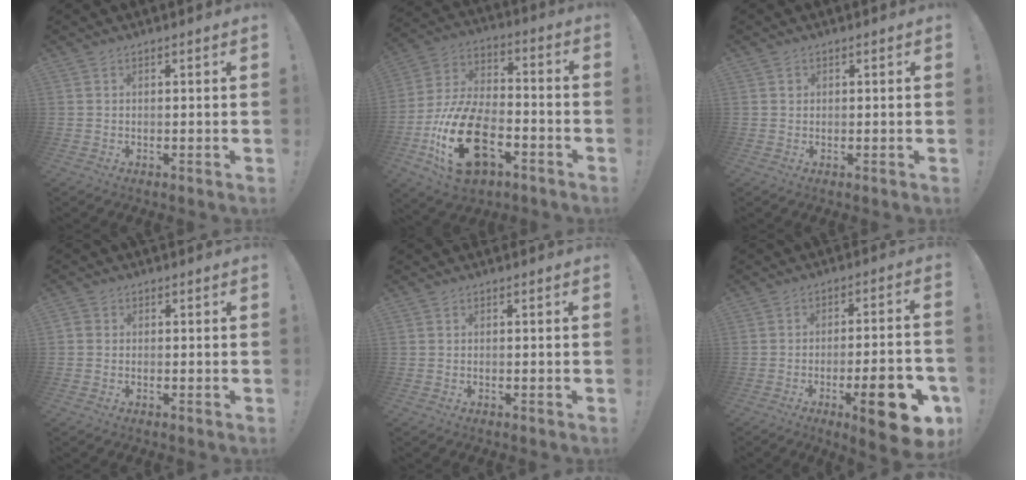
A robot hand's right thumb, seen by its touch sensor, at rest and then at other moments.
{"total": 24.0, "force": [-9.2, 14.1, 17.1], "torque": [-0.326, 0.056, -0.142]}
{"total": 0.8, "force": [0.2, 0.8, 0.1], "torque": [0.004, 0.000, 0.002]}
{"total": 1.2, "force": [-0.5, 1.0, 0.4], "torque": [-0.009, 0.005, -0.009]}
{"total": 0.0}
{"total": 15.5, "force": [-7.3, 4.1, 13.0], "torque": [-0.161, 0.034, -0.107]}